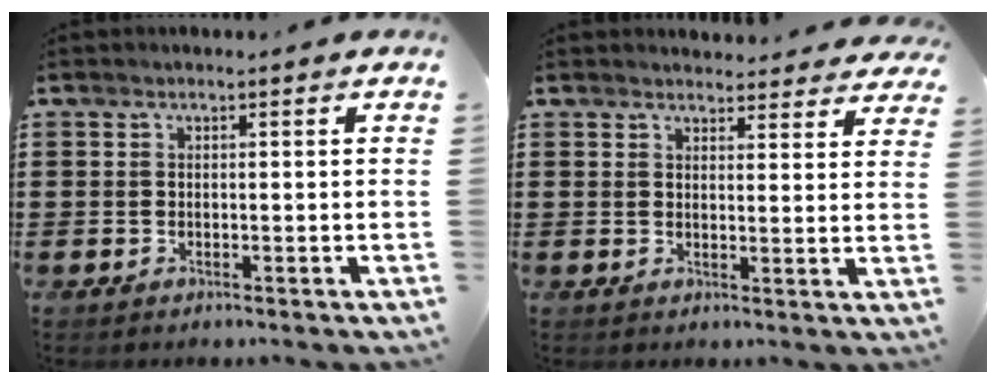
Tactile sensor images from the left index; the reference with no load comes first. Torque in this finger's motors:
{"motor_torque": [0.86, -0.21, 0.08, 0.02]}